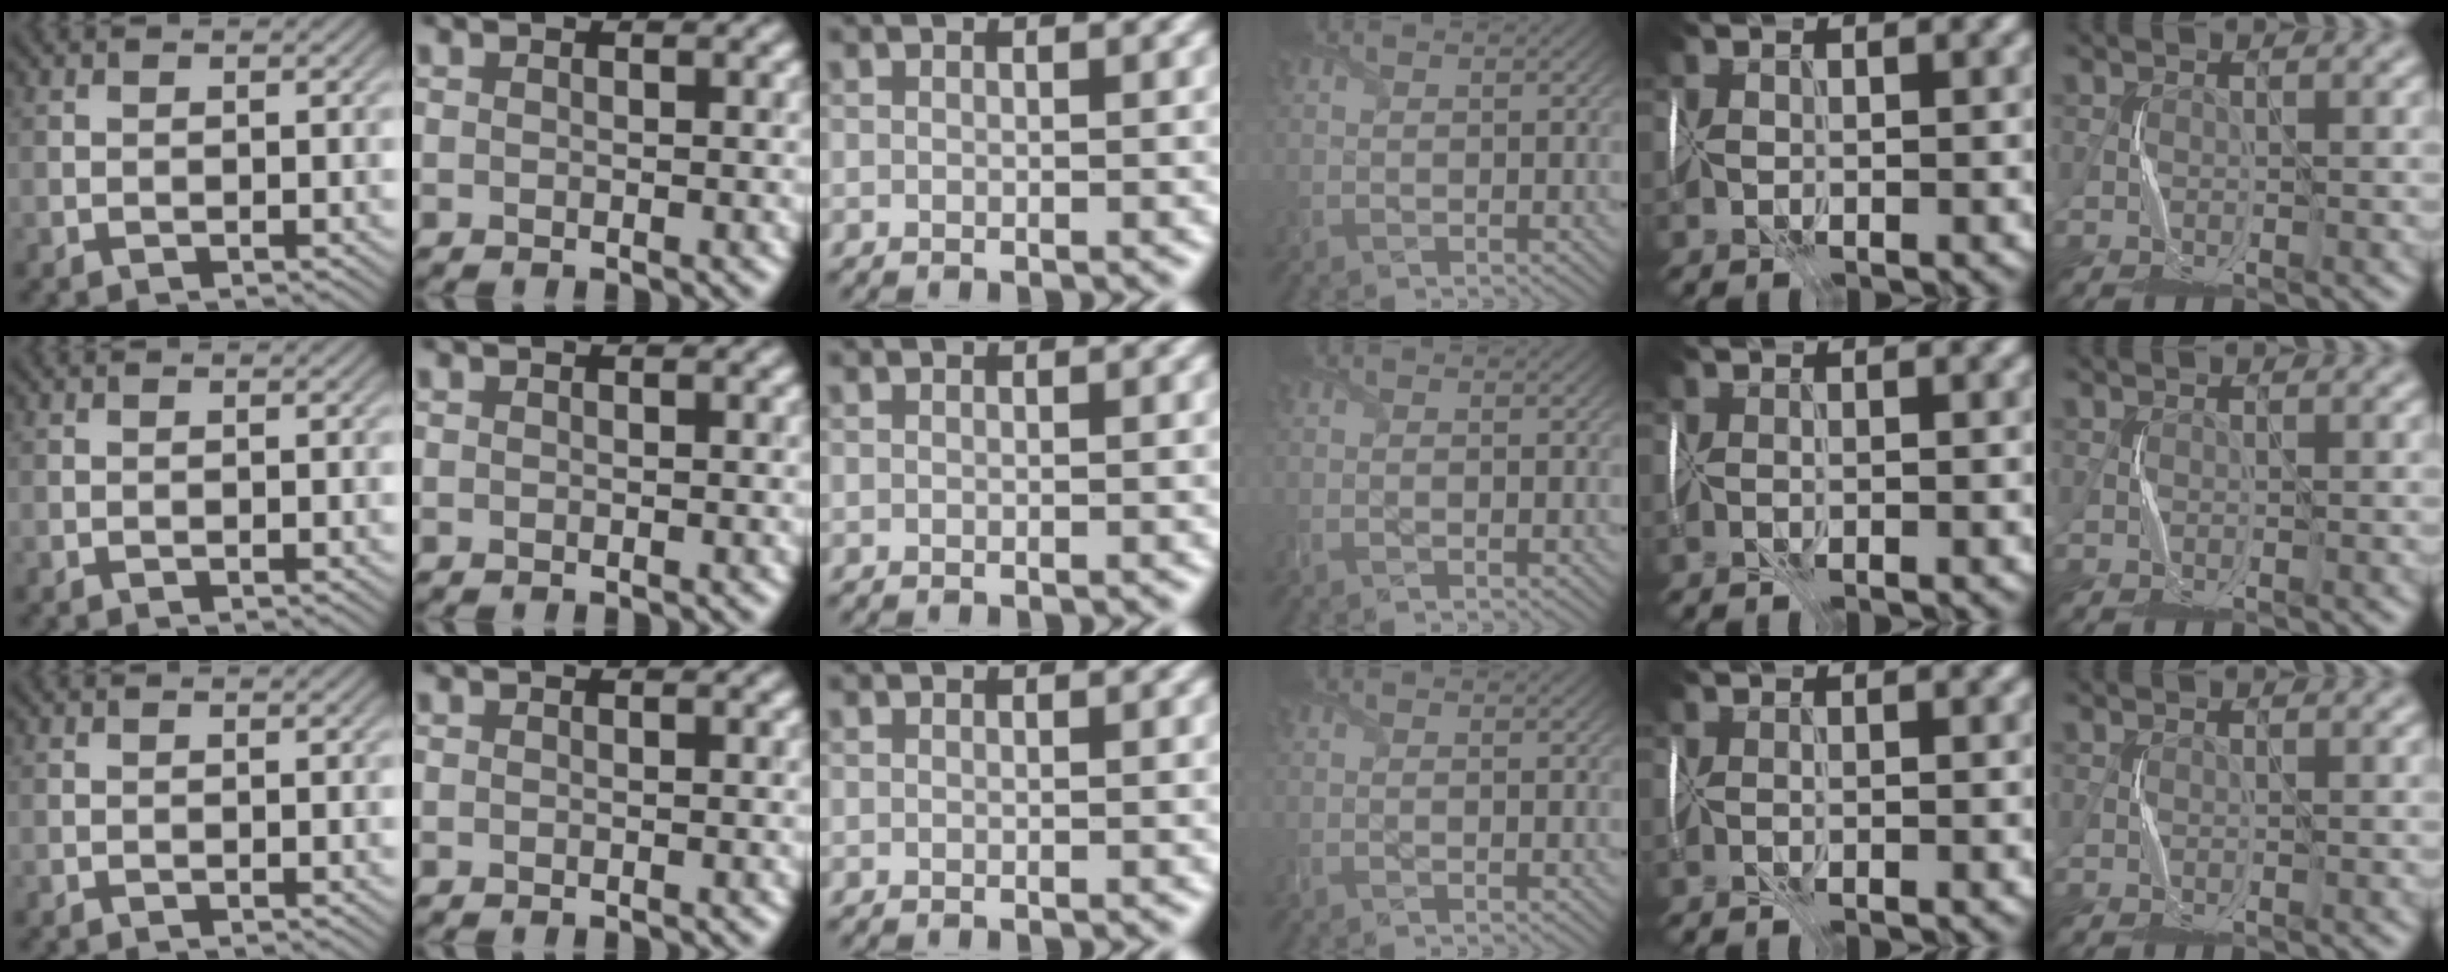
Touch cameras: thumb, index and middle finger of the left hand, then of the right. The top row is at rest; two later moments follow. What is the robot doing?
{"motion": "wrap", "object": "plastic wrap"}